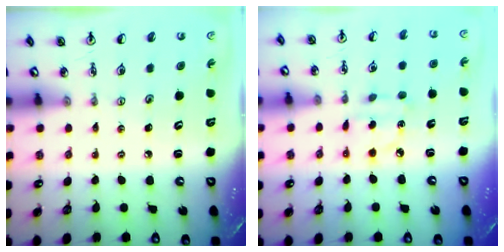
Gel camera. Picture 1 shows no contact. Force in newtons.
{"total": 4.0, "press": 4.0, "slide": 0.3}